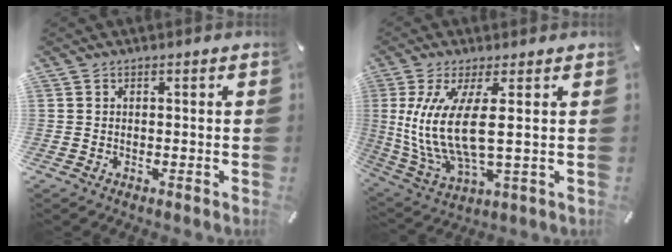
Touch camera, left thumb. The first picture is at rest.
{"total": 13.3, "force": [1.8, 4.2, 12.5], "torque": [-0.287, -0.023, 0.026]}